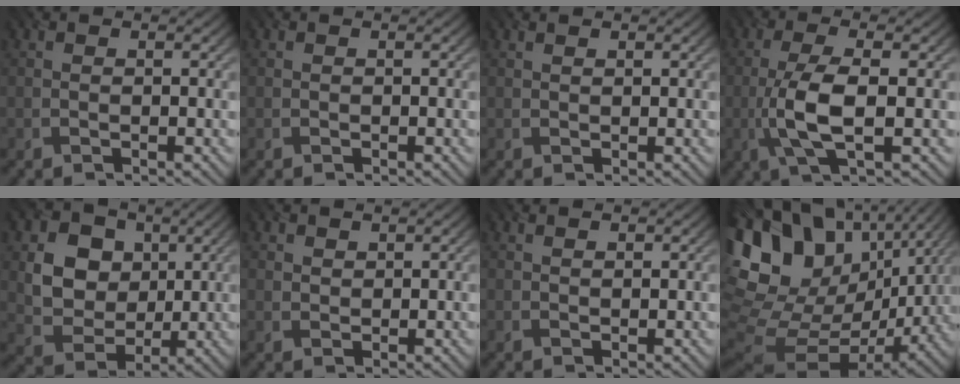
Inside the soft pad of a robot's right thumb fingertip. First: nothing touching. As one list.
[{"total": 0.0}, {"total": 0.8, "force": [0.5, 0.1, 0.5], "torque": [-0.011, 0.002, 0.010]}, {"total": 6.6, "force": [-1.0, 1.9, 6.3], "torque": [-0.134, 0.003, -0.025]}, {"total": 9.4, "force": [2.9, 7.5, 4.7], "torque": [-0.134, -0.005, 0.058]}, {"total": 1.3, "force": [1.1, 0.7, 0.3], "torque": [-0.009, -0.001, 0.026]}, {"total": 1.1, "force": [0.7, 0.2, 0.7], "torque": [-0.013, -0.001, 0.016]}, {"total": 19.5, "force": [6.2, 12.9, 13.3], "torque": [-0.288, 0.028, 0.148]}]